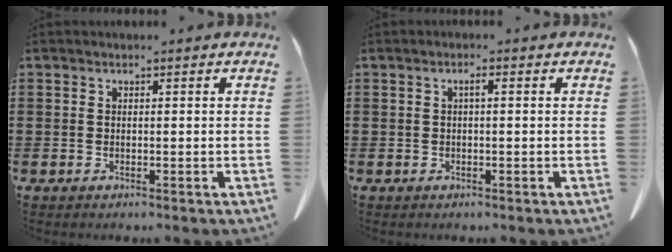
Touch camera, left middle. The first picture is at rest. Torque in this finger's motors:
{"motor_torque": [0.22, -0.20, 0.03, 0.03]}